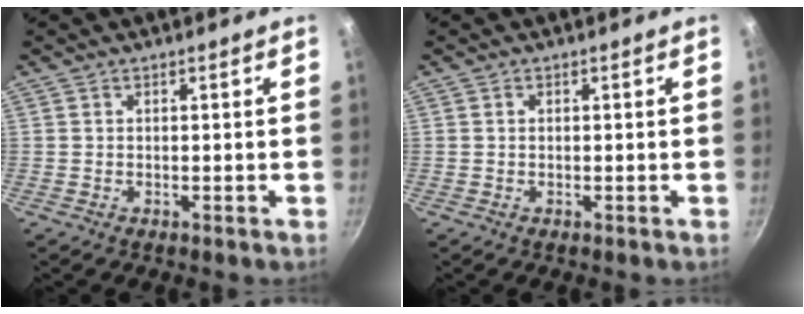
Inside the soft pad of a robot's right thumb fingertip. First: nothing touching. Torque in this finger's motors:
{"motor_torque": [-0.10, 0.33, 0.28, -0.01, -0.02]}